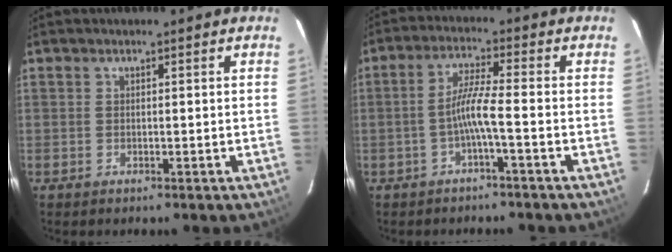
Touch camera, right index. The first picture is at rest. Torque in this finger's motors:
{"motor_torque": [0.93, -0.23, 0.52, 0.15]}